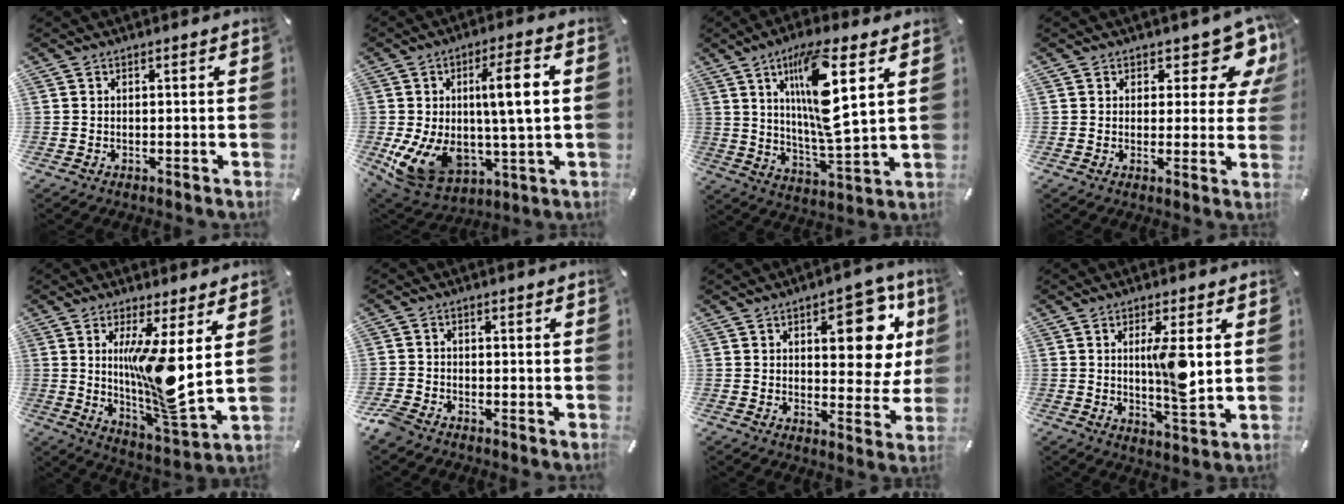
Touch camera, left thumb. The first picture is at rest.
{"total": 17.5, "force": [2.2, 9.0, 14.9], "torque": [-0.267, 0.000, 0.042]}
{"total": 15.5, "force": [6.3, 3.3, 13.8], "torque": [-0.270, -0.026, 0.090]}
{"total": 10.0, "force": [6.1, 5.3, 5.9], "torque": [-0.058, -0.049, 0.103]}
{"total": 15.2, "force": [2.8, 2.8, 14.7], "torque": [-0.256, -0.043, 0.037]}
{"total": 3.0, "force": [-2.4, 1.5, 1.1], "torque": [-0.037, 0.006, -0.051]}
{"total": 15.6, "force": [5.8, 8.0, 12.1], "torque": [-0.131, -0.027, 0.087]}
{"total": 9.5, "force": [1.6, 2.4, 9.1], "torque": [-0.161, -0.016, 0.018]}